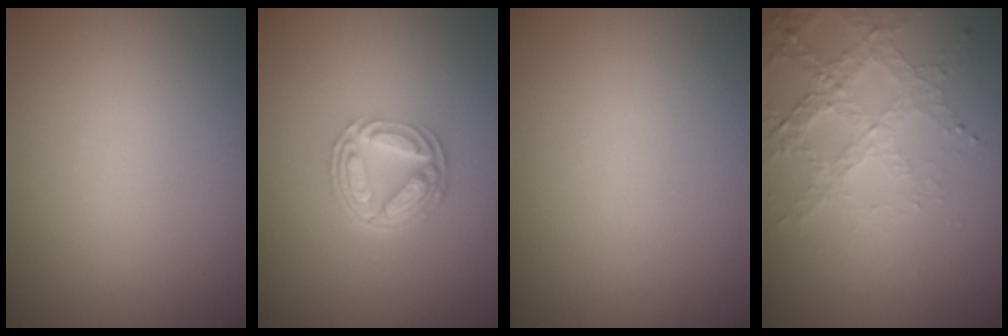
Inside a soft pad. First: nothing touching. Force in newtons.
{"total": 5.2, "press": 3.8, "slide": 3.5}
{"total": 0.0}
{"total": 3.1, "press": 3.1, "slide": 0.6}